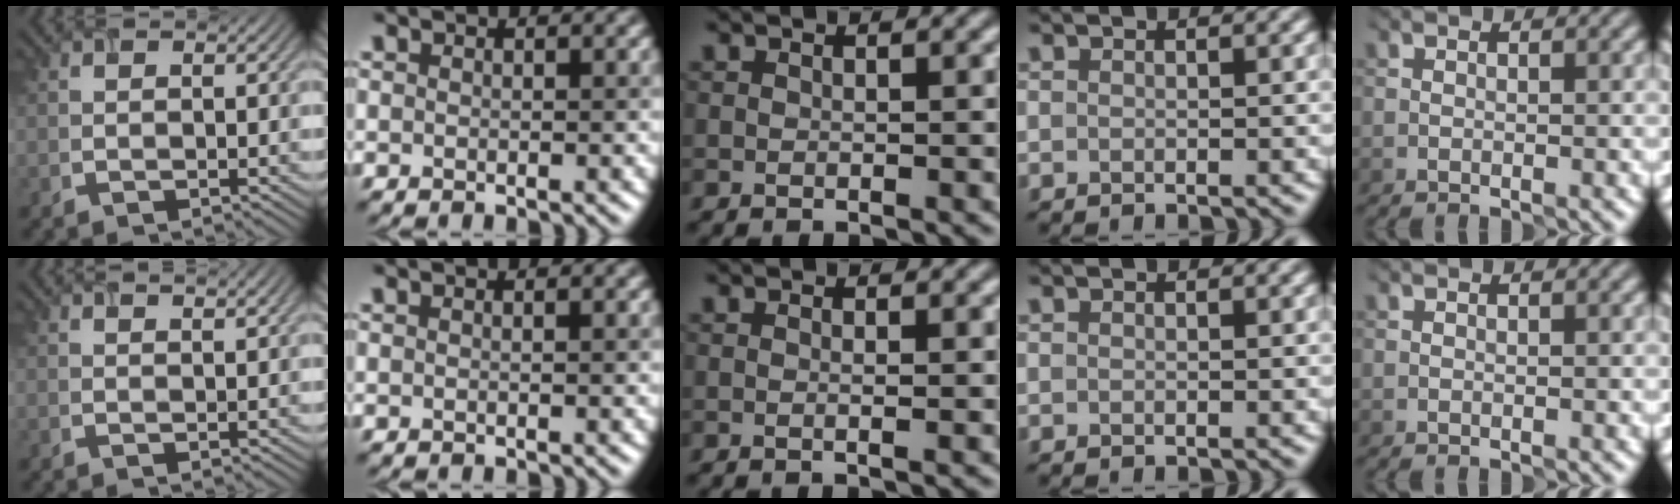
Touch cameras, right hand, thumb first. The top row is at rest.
{"thumb": {"total": 1.5, "force": [1.4, -0.1, 0.5], "torque": [-0.009, 0.001, 0.024]}, "middle": {"total": 0.9, "force": [0.0, 0.2, 0.9], "torque": [-0.012, -0.002, -0.004]}}